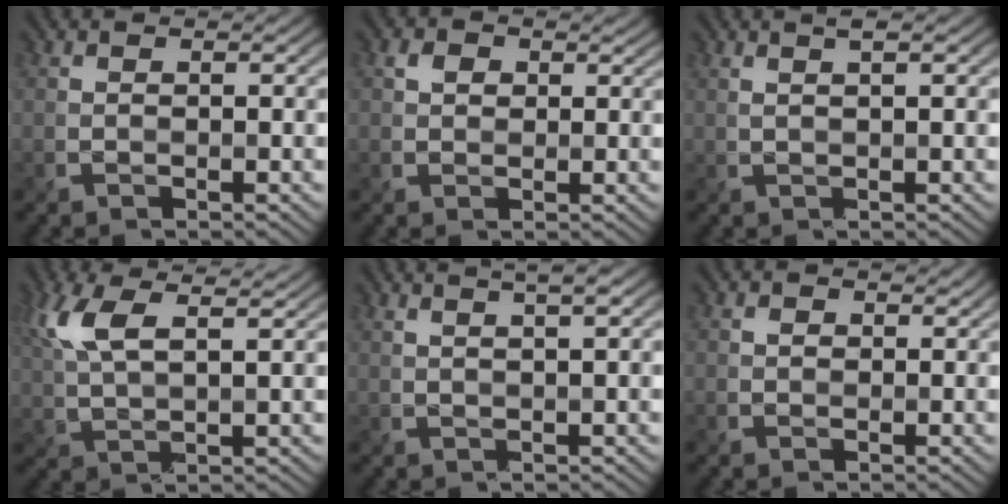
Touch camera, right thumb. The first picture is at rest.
{"total": 2.0, "force": [0.8, 1.7, 0.9], "torque": [-0.016, -0.002, 0.008]}
{"total": 1.8, "force": [0.9, 0.0, 1.5], "torque": [-0.020, -0.001, 0.018]}
{"total": 8.3, "force": [3.9, 3.2, 6.5], "torque": [-0.164, 0.013, 0.073]}
{"total": 4.2, "force": [2.5, 0.8, 3.3], "torque": [-0.042, 0.017, 0.024]}
{"total": 1.2, "force": [0.5, 1.0, 0.4], "torque": [-0.009, -0.003, 0.006]}